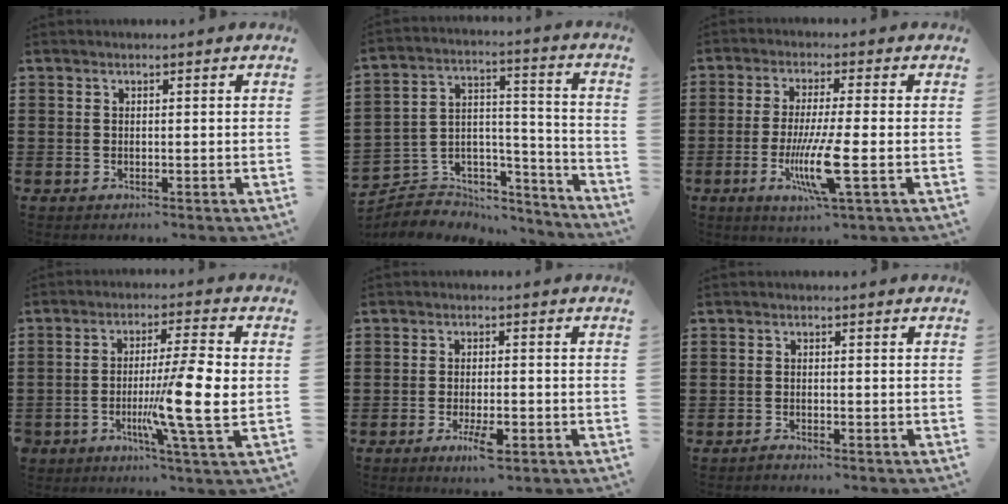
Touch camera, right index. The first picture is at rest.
{"total": 4.9, "force": [-3.8, 3.0, 0.5], "torque": [-0.017, 0.000, -0.075]}
{"total": 9.2, "force": [-2.5, 0.7, 8.8], "torque": [-0.179, -0.025, -0.049]}
{"total": 10.2, "force": [-2.1, 0.6, 9.9], "torque": [-0.175, -0.015, -0.041]}
{"total": 4.2, "force": [-2.0, 1.0, 3.5], "torque": [-0.070, -0.004, -0.037]}
{"total": 0.8, "force": [-0.8, 0.0, 0.1], "torque": [-0.004, -0.001, -0.016]}